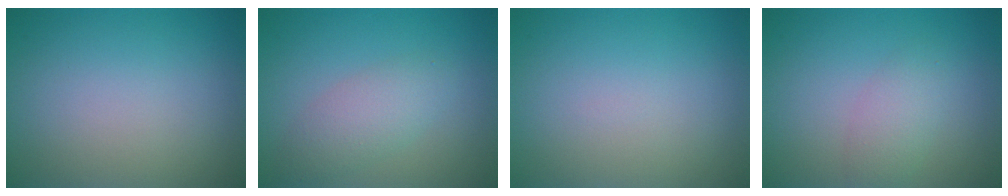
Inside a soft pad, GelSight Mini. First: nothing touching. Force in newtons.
{"total": 2.9, "press": 2.9, "slide": 0.1}
{"total": 0.0}
{"total": 2.3, "press": 2.3, "slide": 0.1}